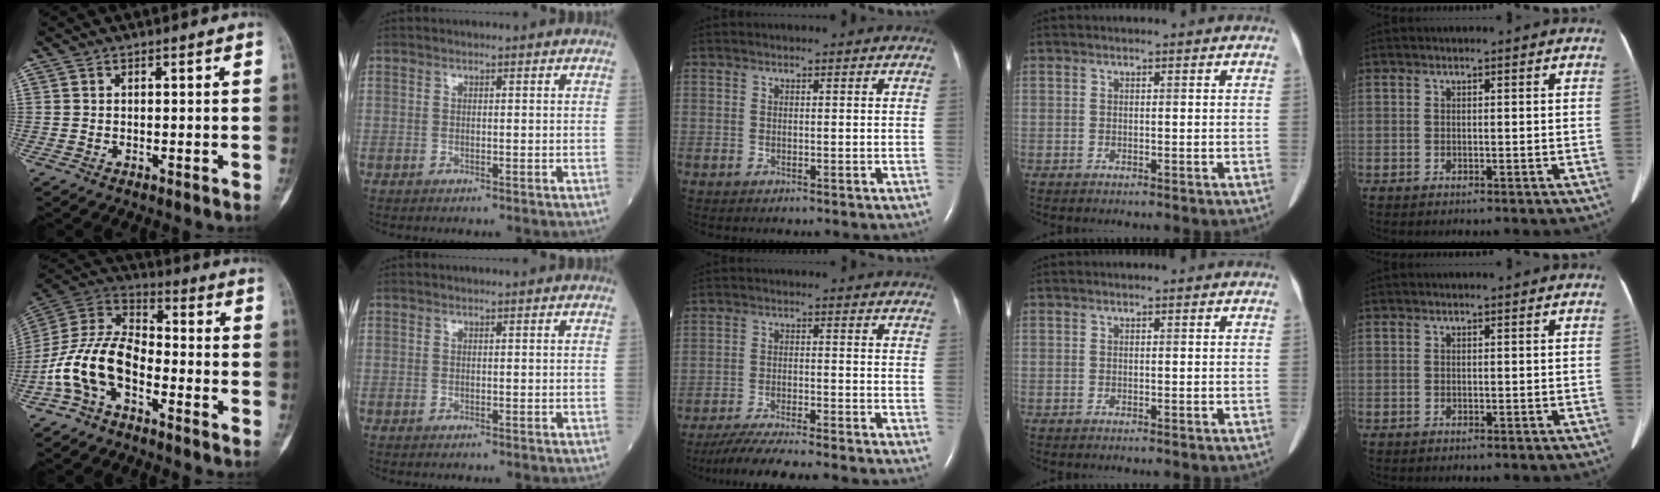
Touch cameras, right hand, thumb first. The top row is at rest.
{"thumb": {"total": 13.7, "force": [-5.4, 7.9, 9.8], "torque": [-0.195, 0.060, -0.116]}, "middle": {"total": 14.5, "force": [-12.9, 0.2, 6.6], "torque": [-0.099, -0.025, -0.194]}}